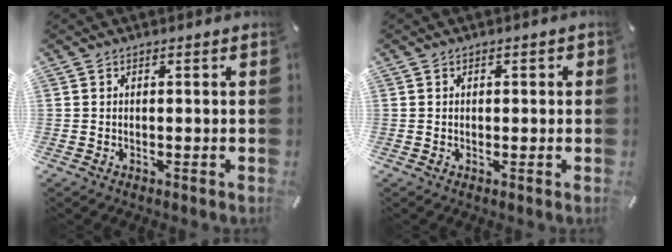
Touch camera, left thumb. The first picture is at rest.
{"total": 1.0, "force": [-0.2, 0.9, 0.4], "torque": [-0.008, 0.005, -0.005]}